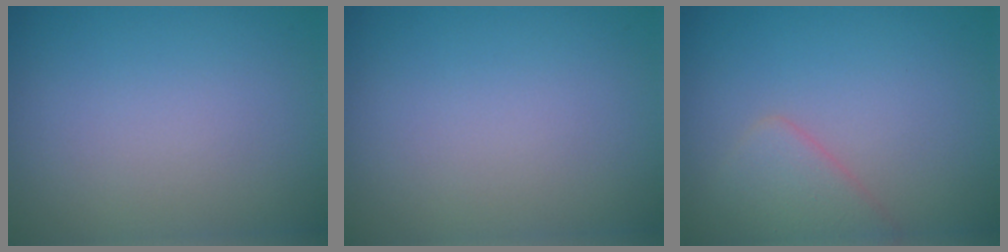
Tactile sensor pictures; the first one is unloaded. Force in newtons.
{"total": 0.0}
{"total": 2.5, "press": 2.5, "slide": 0.2}